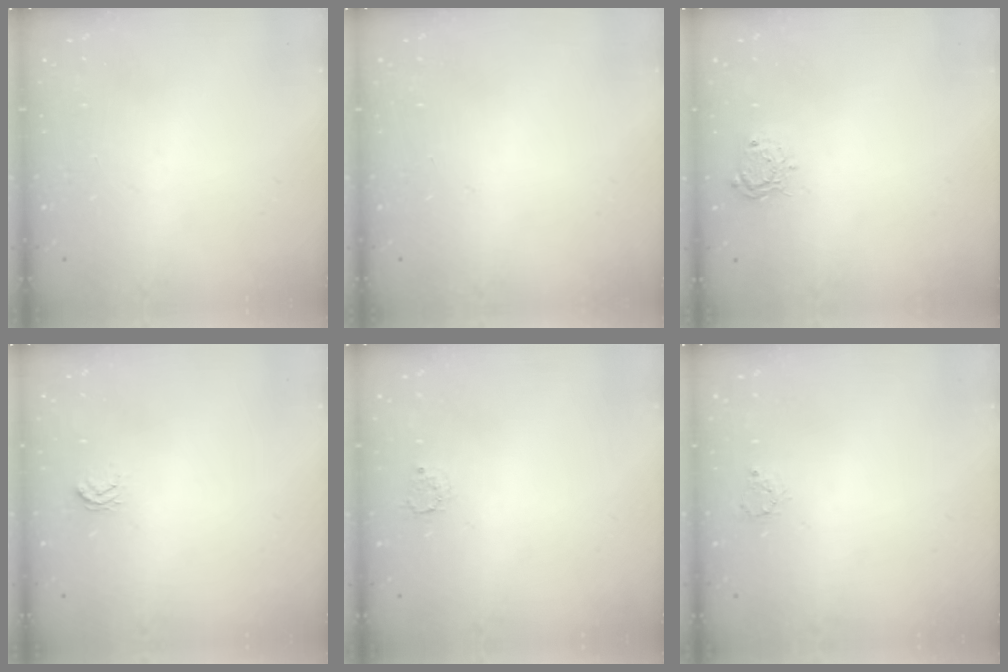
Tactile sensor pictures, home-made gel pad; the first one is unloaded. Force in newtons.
{"total": 0.0}
{"total": 5.5, "press": 5.5, "slide": 0.5}
{"total": 2.6, "press": 2.6, "slide": 0.3}
{"total": 2.5, "press": 2.5, "slide": 0.3}
{"total": 3.0, "press": 3.0, "slide": 0.2}